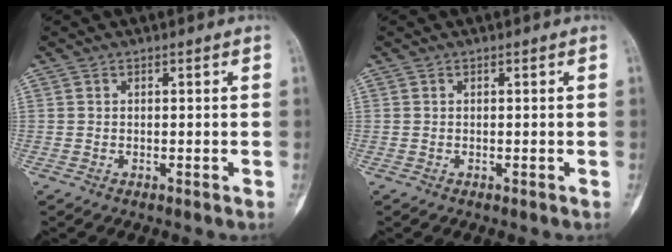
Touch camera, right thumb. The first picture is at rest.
{"total": 0.0}